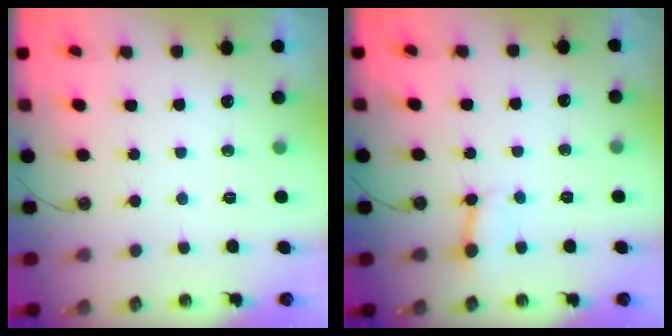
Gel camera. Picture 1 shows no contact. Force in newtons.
{"total": 2.9, "press": 2.9, "slide": 0.2}